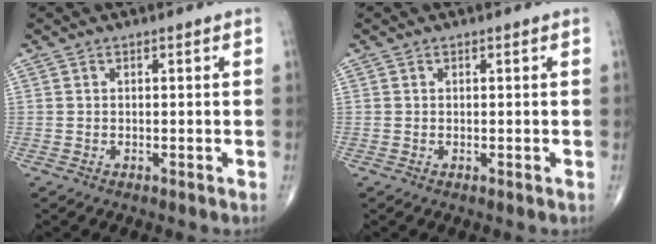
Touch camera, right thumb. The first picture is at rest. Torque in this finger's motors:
{"motor_torque": [0.17, -0.10, 0.02, 0.13, -0.02]}